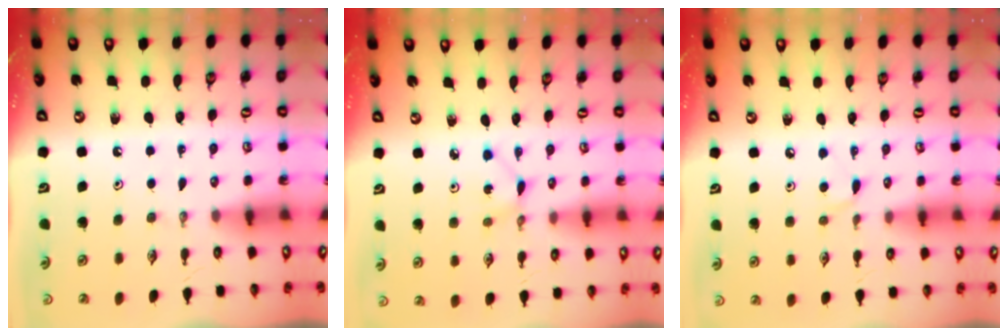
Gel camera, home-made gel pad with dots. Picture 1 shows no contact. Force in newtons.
{"total": 1.3, "press": 1.3, "slide": 0.0}
{"total": 5.1, "press": 5.1, "slide": 0.5}